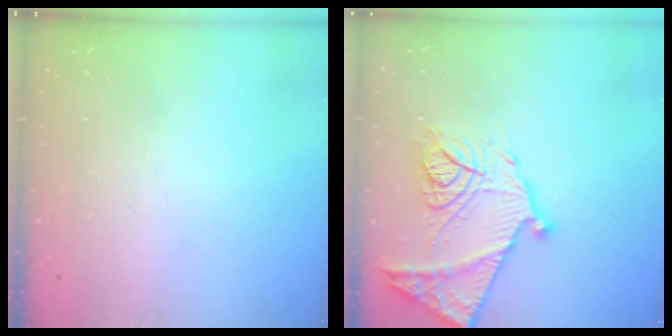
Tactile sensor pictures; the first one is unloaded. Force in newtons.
{"total": 20.5, "press": 20.5, "slide": 1.8}